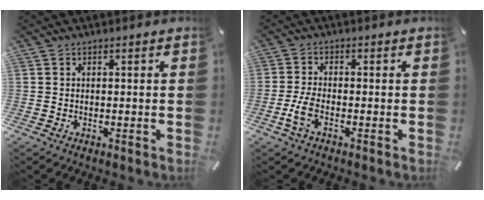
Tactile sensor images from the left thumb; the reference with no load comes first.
{"total": 4.5, "force": [-1.6, 1.8, 3.8], "torque": [-0.088, -0.003, -0.030]}